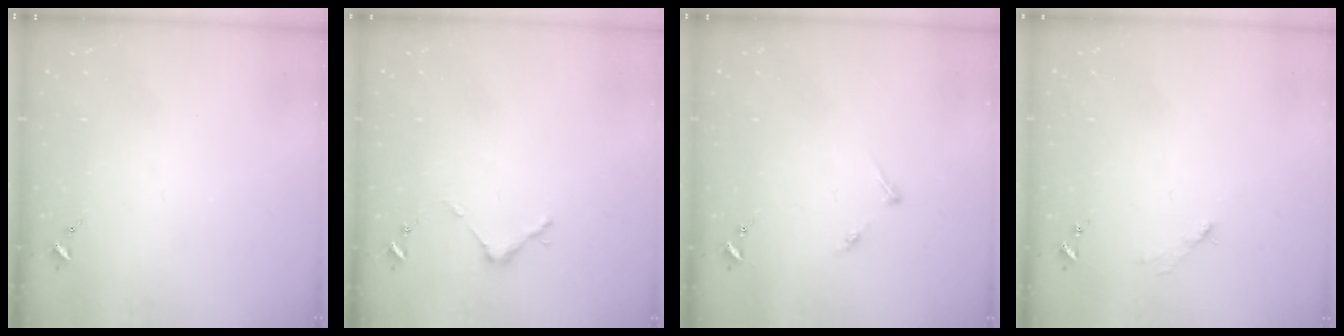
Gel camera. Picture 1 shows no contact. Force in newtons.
{"total": 3.7, "press": 3.7, "slide": 0.3}
{"total": 4.0, "press": 3.9, "slide": 0.5}
{"total": 2.6, "press": 2.6, "slide": 0.3}